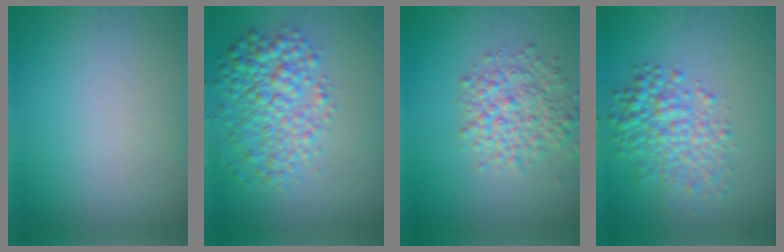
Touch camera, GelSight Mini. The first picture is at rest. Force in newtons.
{"total": 5.3, "press": 5.3, "slide": 0.1}
{"total": 4.0, "press": 4.0, "slide": 0.2}
{"total": 4.5, "press": 4.5, "slide": 0.1}